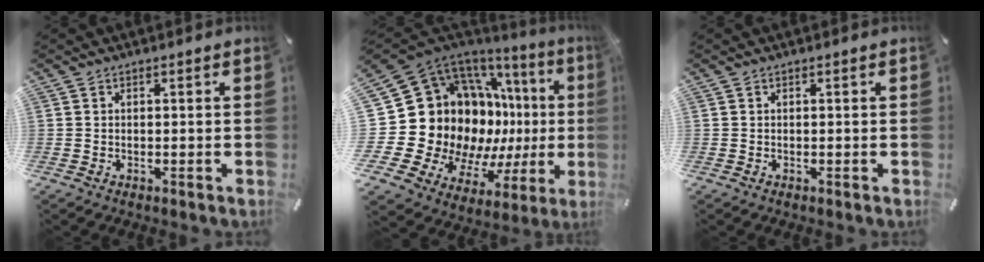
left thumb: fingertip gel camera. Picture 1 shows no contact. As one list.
[{"total": 22.7, "force": [2.2, 16.7, 15.3], "torque": [-0.232, -0.099, 0.104]}, {"total": 0.0}]